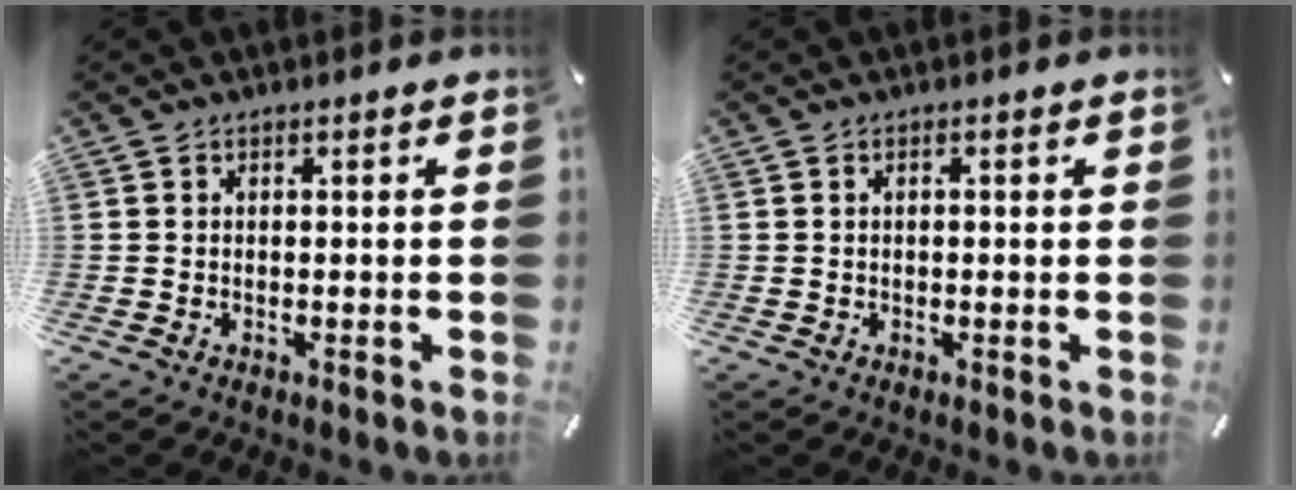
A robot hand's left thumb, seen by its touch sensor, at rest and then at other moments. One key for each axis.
{"total": 0.6, "fx": -0.1, "fy": 0.4, "fz": 0.5, "tx": -0.010, "ty": 0.002, "tz": -0.002}